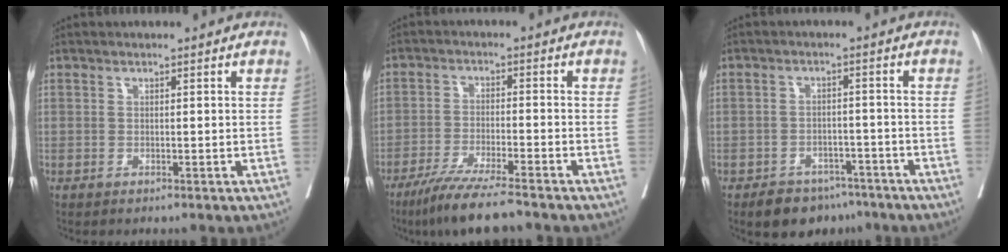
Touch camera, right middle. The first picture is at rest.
{"total": 8.9, "force": [-7.2, -0.1, 5.2], "torque": [-0.086, -0.027, -0.126]}
{"total": 6.9, "force": [-5.4, 3.9, 1.8], "torque": [-0.015, 0.008, -0.078]}